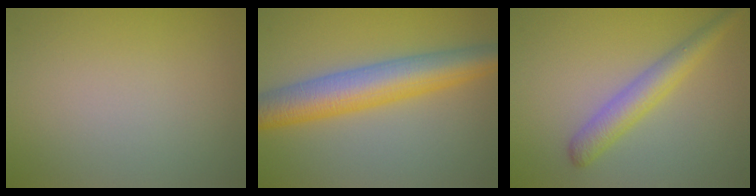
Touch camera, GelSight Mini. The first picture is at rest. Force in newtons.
{"total": 7.2, "press": 7.2, "slide": 0.1}
{"total": 2.8, "press": 2.8, "slide": 0.2}